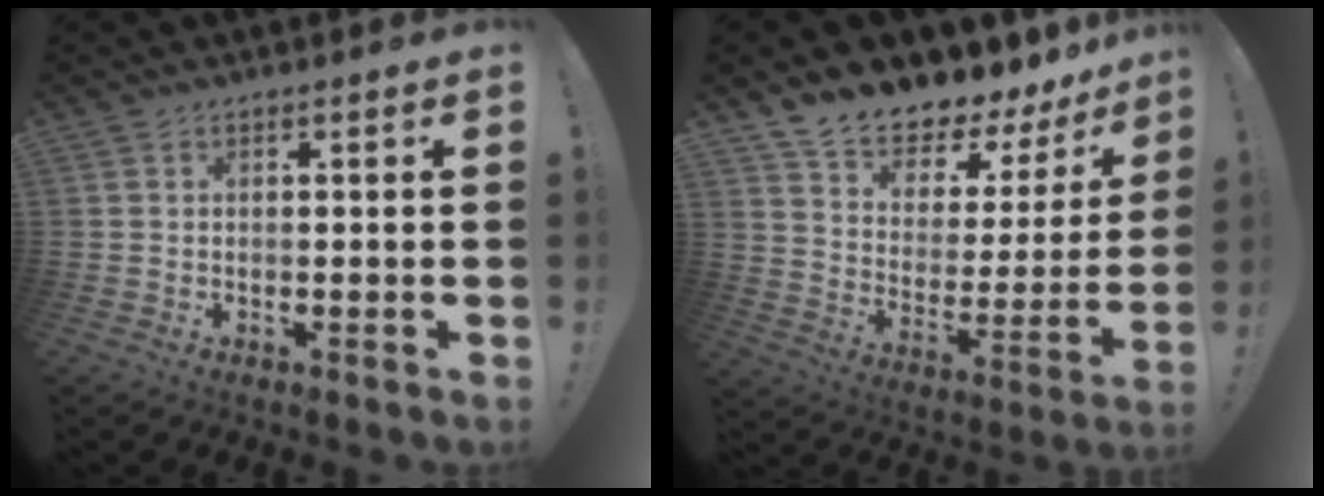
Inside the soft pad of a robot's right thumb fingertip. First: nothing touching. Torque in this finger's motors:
{"motor_torque": [0.15, 1.39, 0.23, 0.19, 0.02]}